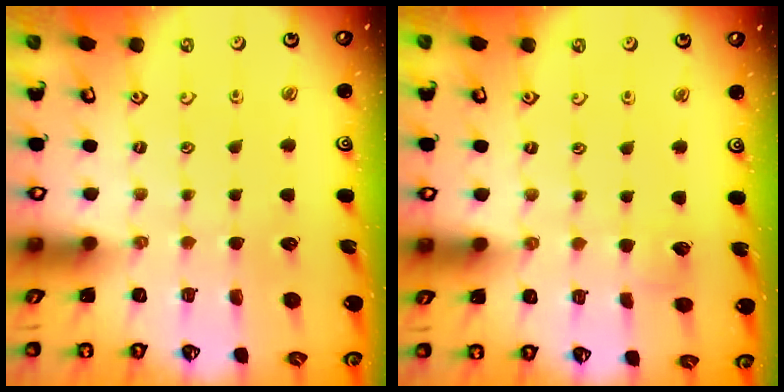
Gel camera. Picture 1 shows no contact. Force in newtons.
{"total": 2.9, "press": 2.9, "slide": 0.3}